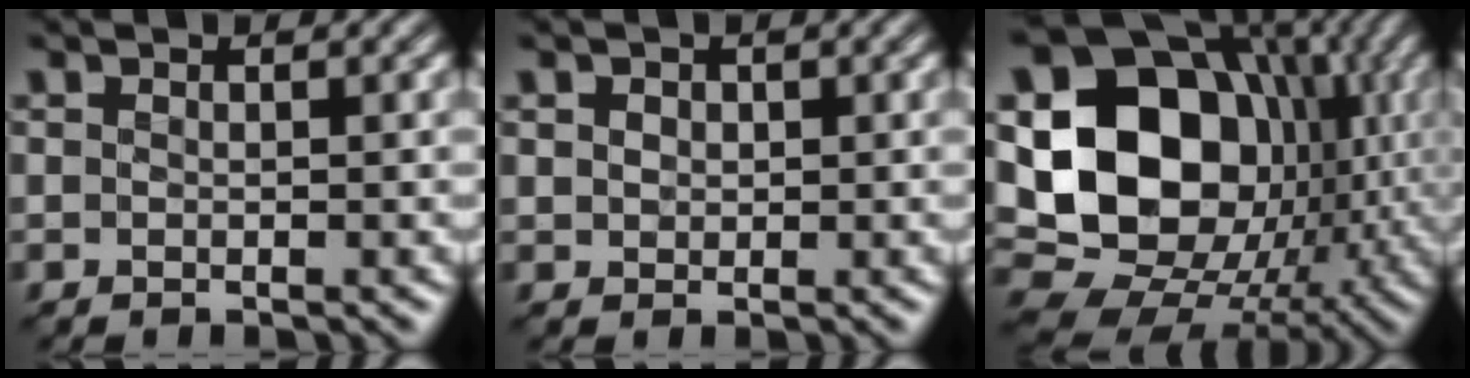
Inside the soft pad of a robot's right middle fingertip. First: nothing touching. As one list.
[{"total": 2.0, "force": [1.0, 1.5, 0.9], "torque": [-0.023, 0.009, 0.019]}, {"total": 17.9, "force": [1.5, 14.5, 10.5], "torque": [-0.186, -0.003, 0.035]}]